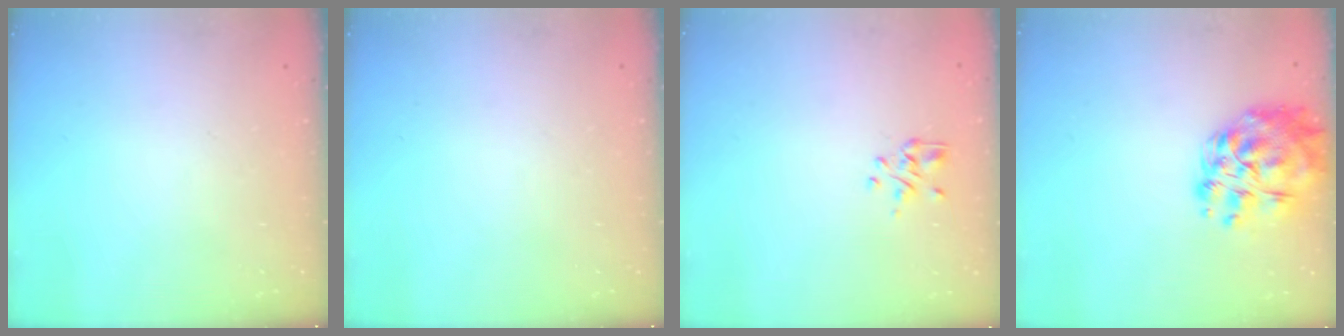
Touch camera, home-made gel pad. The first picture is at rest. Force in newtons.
{"total": 0.0}
{"total": 1.7, "press": 1.6, "slide": 0.6}
{"total": 15.5, "press": 14.9, "slide": 4.1}